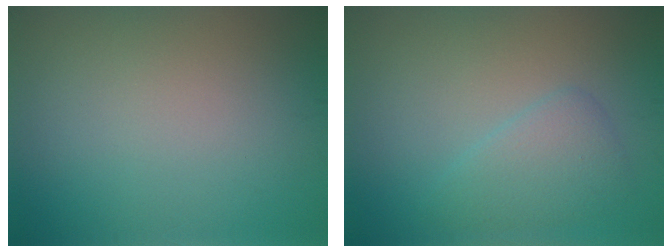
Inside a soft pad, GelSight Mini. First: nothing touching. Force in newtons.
{"total": 2.8, "press": 2.8, "slide": 0.2}